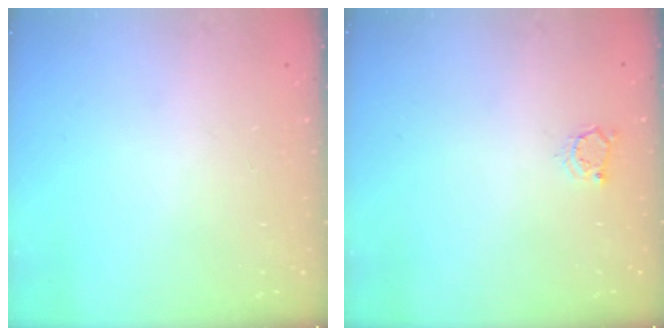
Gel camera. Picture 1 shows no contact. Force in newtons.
{"total": 3.1, "press": 3.0, "slide": 0.5}